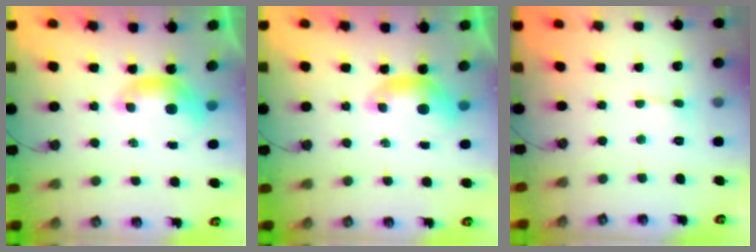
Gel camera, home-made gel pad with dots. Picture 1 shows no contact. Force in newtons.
{"total": 0.0}
{"total": 0.6, "press": 0.5, "slide": 0.3}